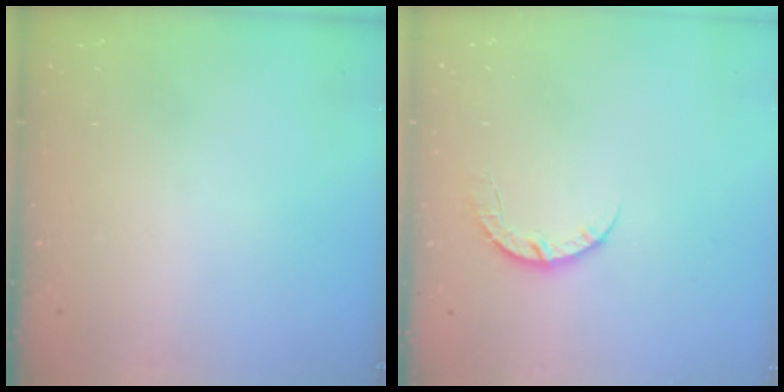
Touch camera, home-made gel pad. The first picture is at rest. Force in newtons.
{"total": 5.1, "press": 5.1, "slide": 0.7}